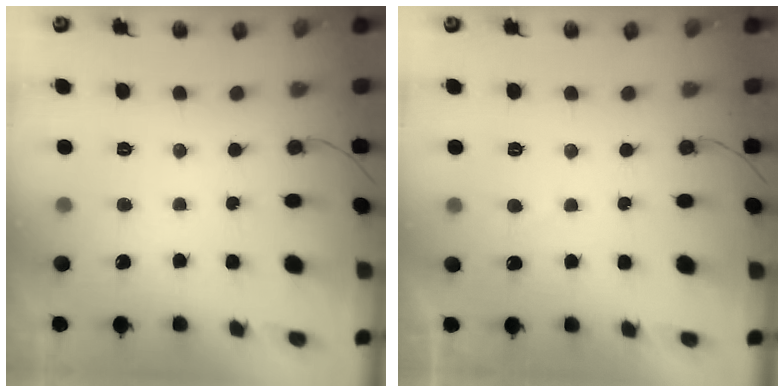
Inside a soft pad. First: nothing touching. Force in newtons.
{"total": 1.7, "press": 1.5, "slide": 0.7}